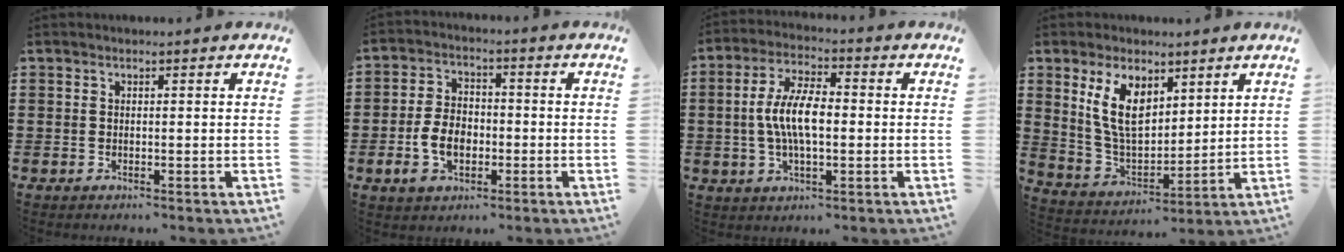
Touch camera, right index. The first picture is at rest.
{"total": 6.4, "force": [-1.9, 4.2, 4.4], "torque": [-0.110, 0.003, -0.042]}
{"total": 8.2, "force": [-0.4, 3.3, 7.5], "torque": [-0.162, -0.001, -0.015]}
{"total": 9.3, "force": [4.3, 5.0, 6.6], "torque": [-0.150, 0.006, 0.081]}